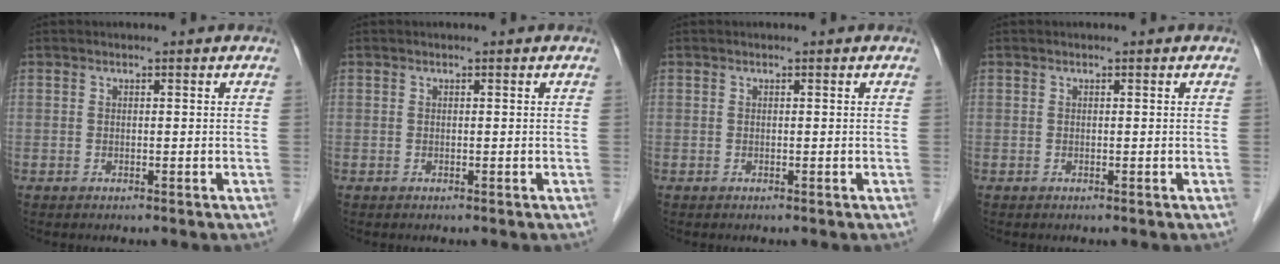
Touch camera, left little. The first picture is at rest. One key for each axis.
{"total": 0.0}
{"total": 0.0}
{"total": 0.0}